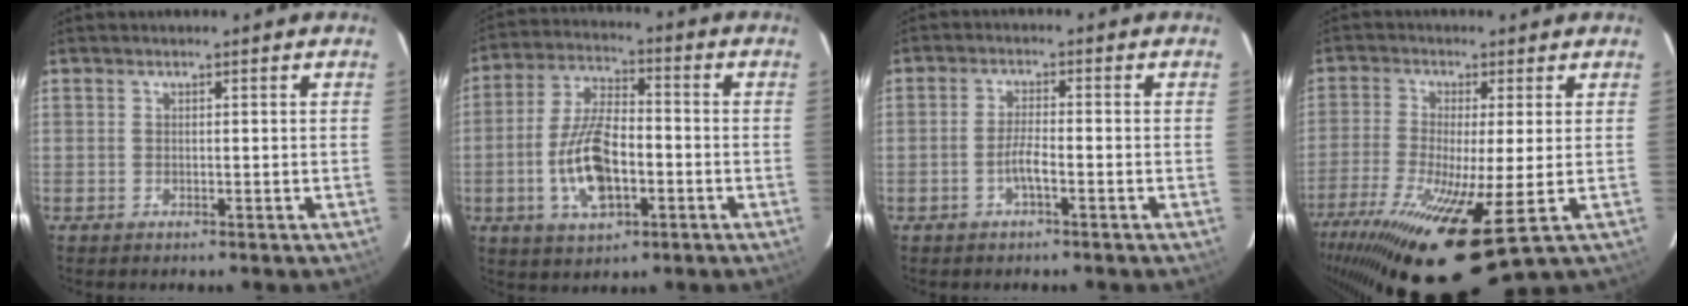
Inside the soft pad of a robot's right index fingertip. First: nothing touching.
{"total": 12.6, "force": [-3.6, 5.9, 10.6], "torque": [-0.217, 0.004, -0.062]}
{"total": 3.0, "force": [-1.6, 0.4, 2.5], "torque": [-0.055, 0.004, -0.032]}
{"total": 18.7, "force": [-7.9, 3.4, 16.6], "torque": [-0.342, -0.072, -0.140]}